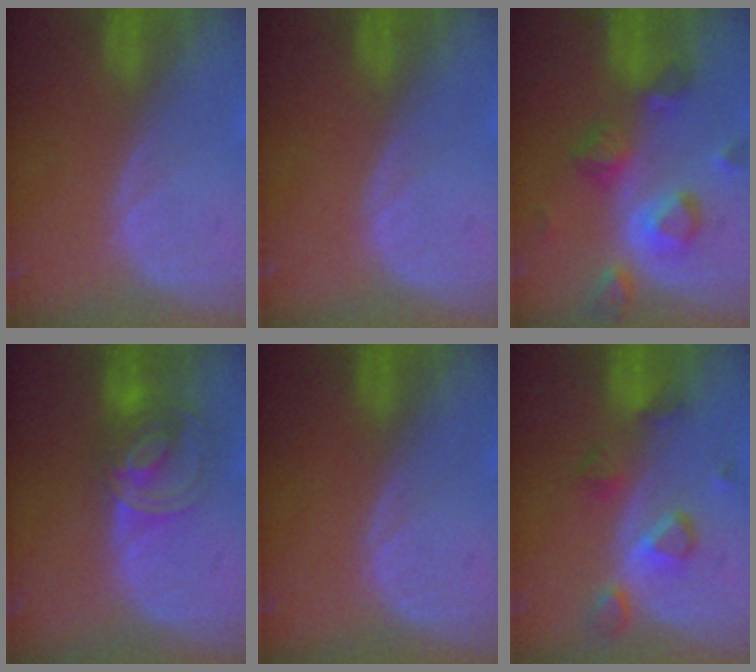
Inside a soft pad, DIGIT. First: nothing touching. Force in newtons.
{"total": 0.0}
{"total": 7.7, "press": 7.5, "slide": 1.8}
{"total": 7.4, "press": 6.2, "slide": 4.2}
{"total": 0.0}
{"total": 5.1, "press": 5.1, "slide": 0.7}